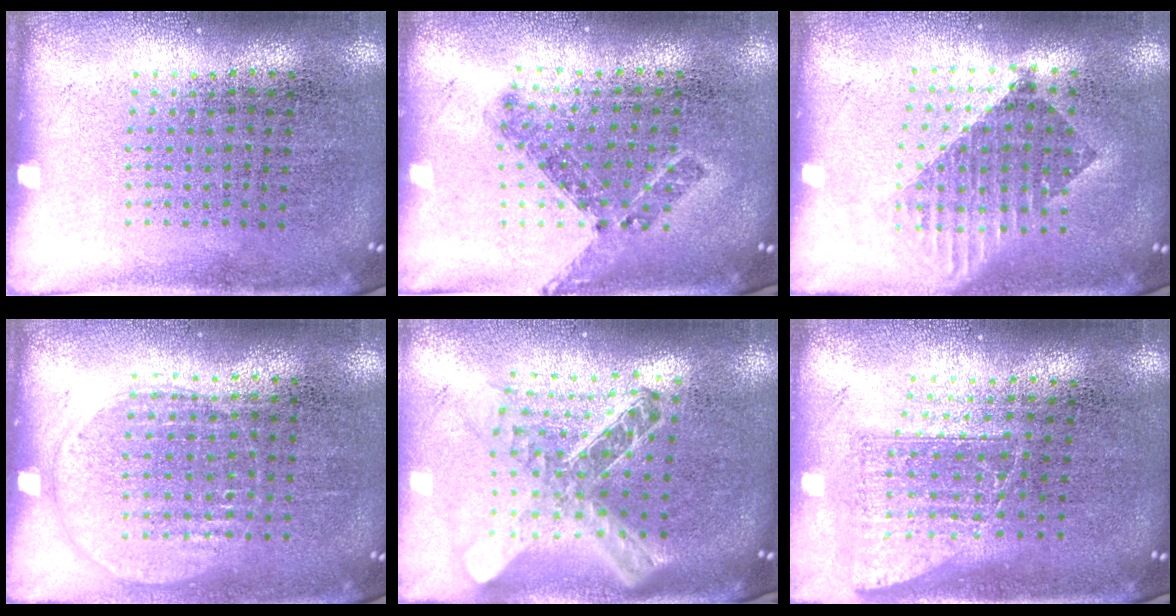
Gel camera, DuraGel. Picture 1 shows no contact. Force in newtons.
{"total": 0.9, "press": 0.8, "slide": 0.4}
{"total": 1.6, "press": 1.4, "slide": 0.9}
{"total": 0.9, "press": 0.8, "slide": 0.4}
{"total": 2.6, "press": 2.0, "slide": 1.7}
{"total": 1.7, "press": 1.3, "slide": 1.0}